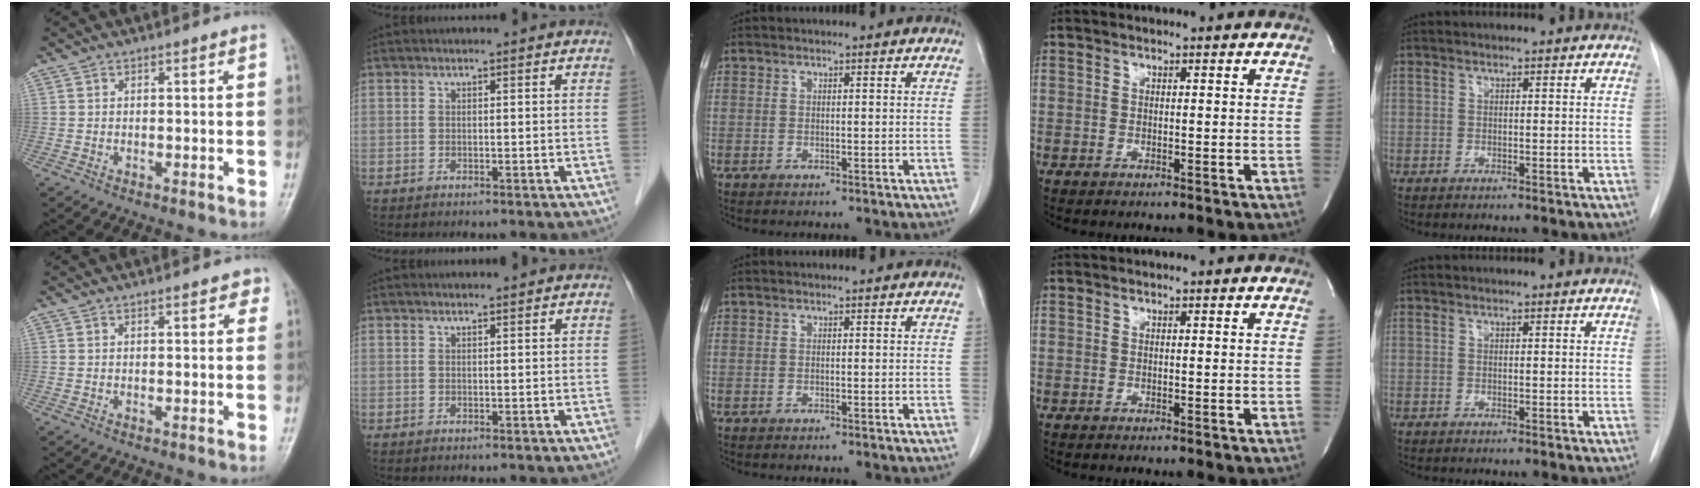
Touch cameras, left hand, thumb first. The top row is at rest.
{"thumb": {"total": 2.1, "force": [1.1, 1.1, 1.4], "torque": [-0.005, -0.001, 0.010]}, "index": {"total": 1.2, "force": [1.1, 0.0, 0.4], "torque": [-0.006, 0.007, 0.021]}}